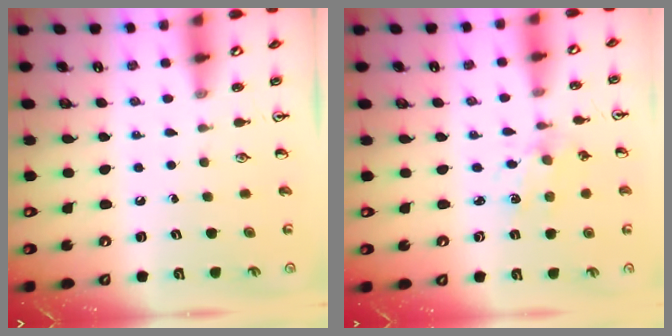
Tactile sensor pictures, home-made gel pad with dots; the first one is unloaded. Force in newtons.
{"total": 2.6, "press": 2.6, "slide": 0.4}